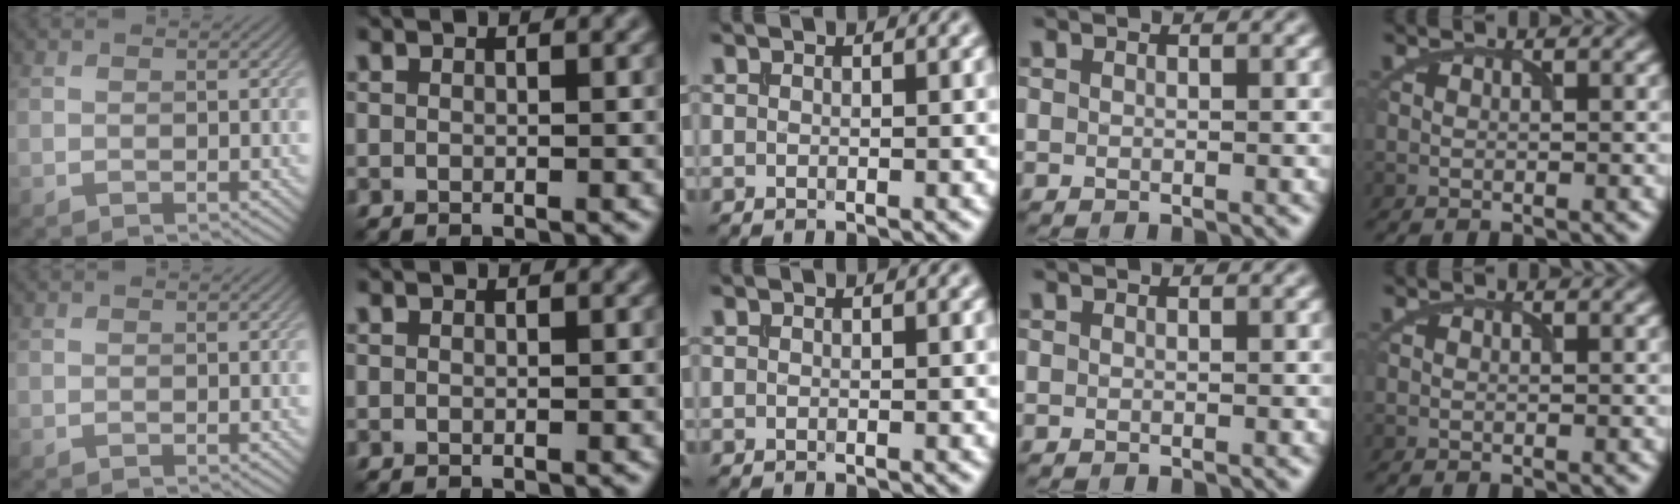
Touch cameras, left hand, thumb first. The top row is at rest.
{}